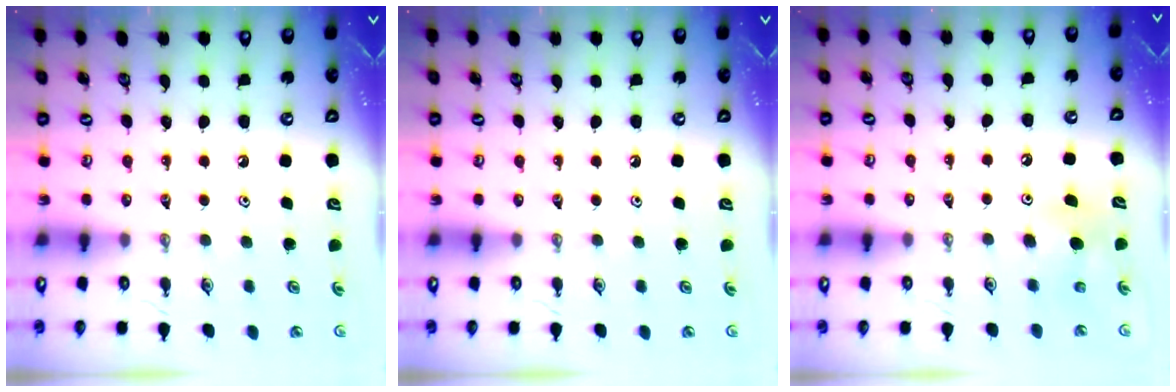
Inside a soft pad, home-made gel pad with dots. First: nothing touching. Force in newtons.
{"total": 0.0}
{"total": 6.2, "press": 6.1, "slide": 1.1}